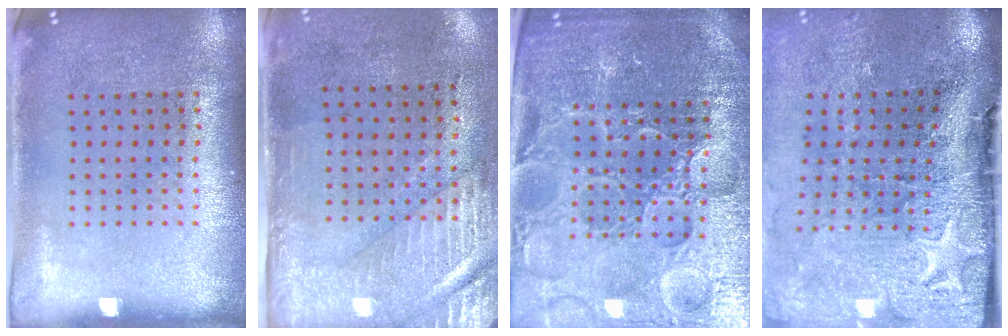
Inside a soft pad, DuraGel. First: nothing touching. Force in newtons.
{"total": 3.0, "press": 2.5, "slide": 1.6}
{"total": 5.5, "press": 5.1, "slide": 2.1}
{"total": 5.0, "press": 3.9, "slide": 3.1}